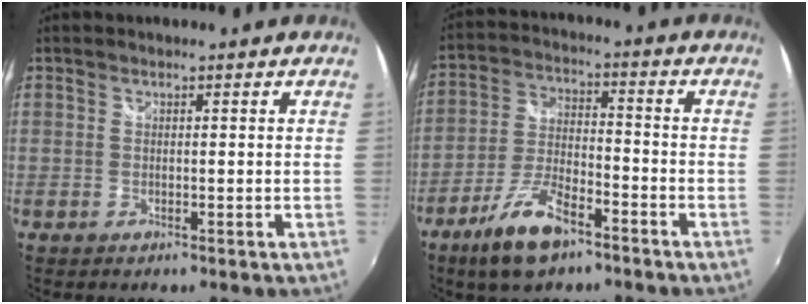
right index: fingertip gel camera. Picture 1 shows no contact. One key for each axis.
{"total": 11.3, "fx": -7.4, "fy": 4.1, "fz": 7.5, "tx": -0.166, "ty": -0.006, "tz": -0.137}